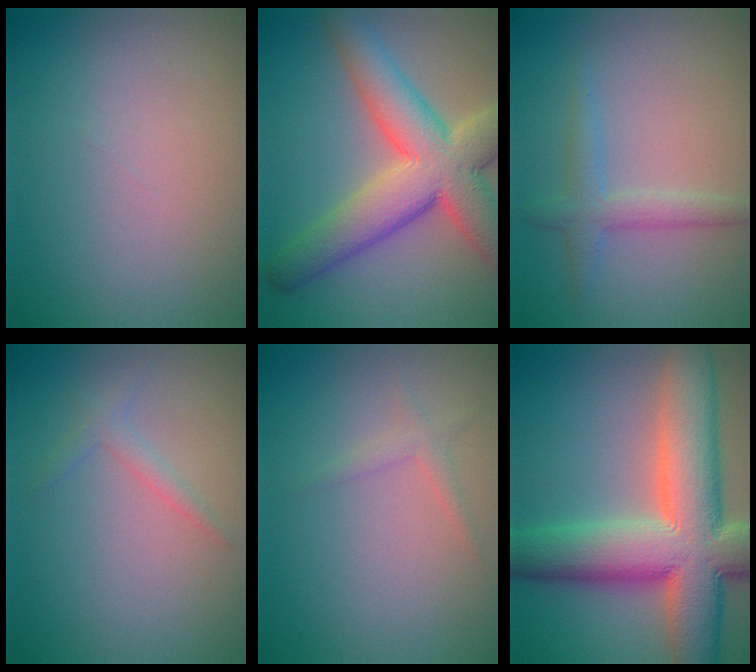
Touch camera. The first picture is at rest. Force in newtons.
{"total": 9.8, "press": 9.8, "slide": 0.7}
{"total": 2.5, "press": 2.5, "slide": 0.1}
{"total": 1.3, "press": 1.3, "slide": 0.1}
{"total": 1.2, "press": 1.1, "slide": 0.1}
{"total": 13.4, "press": 13.4, "slide": 0.9}